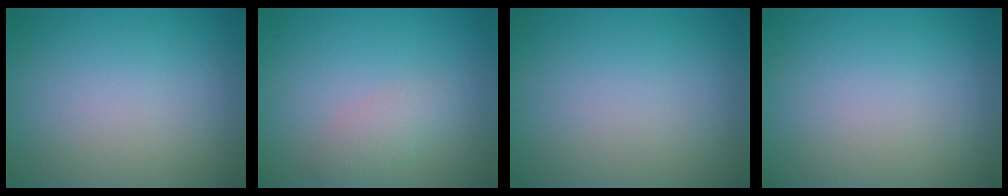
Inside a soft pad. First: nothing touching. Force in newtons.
{"total": 1.8, "press": 1.8, "slide": 0.2}
{"total": 0.0}
{"total": 0.0}